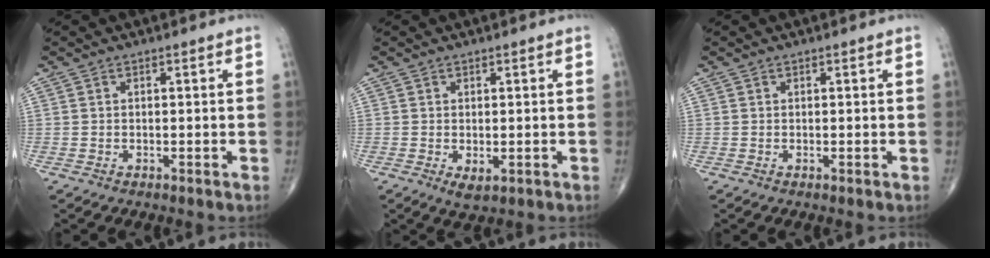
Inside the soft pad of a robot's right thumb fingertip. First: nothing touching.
{"total": 2.4, "force": [-0.5, 1.2, 2.0], "torque": [-0.031, -0.006, -0.002]}
{"total": 0.0}